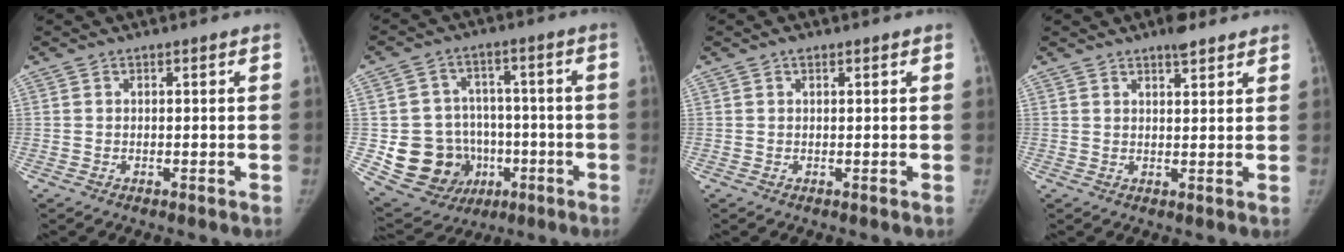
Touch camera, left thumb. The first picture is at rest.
{"total": 16.3, "force": [-3.3, 14.5, 6.8], "torque": [-0.091, 0.033, -0.030]}
{"total": 0.9, "force": [0.6, 0.5, 0.5], "torque": [-0.004, -0.001, 0.007]}
{"total": 3.8, "force": [2.9, 1.4, 1.9], "torque": [-0.018, -0.017, 0.043]}